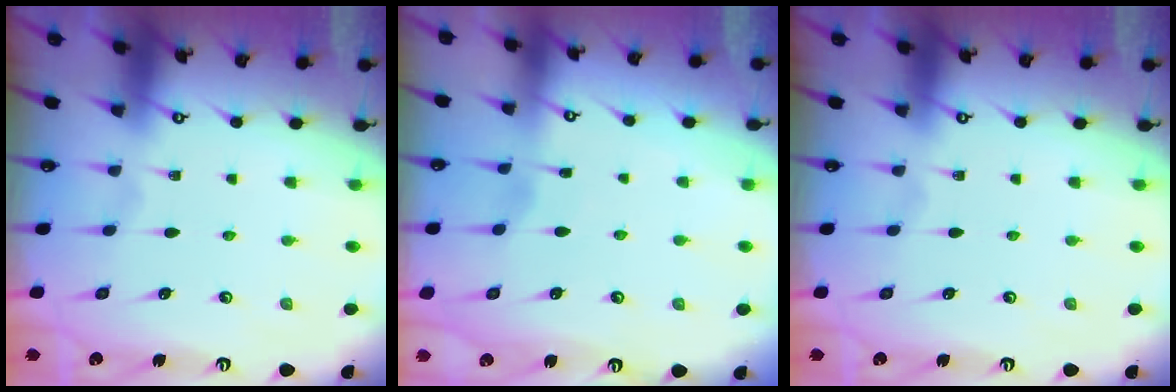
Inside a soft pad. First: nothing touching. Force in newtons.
{"total": 2.6, "press": 2.5, "slide": 0.2}
{"total": 0.0}